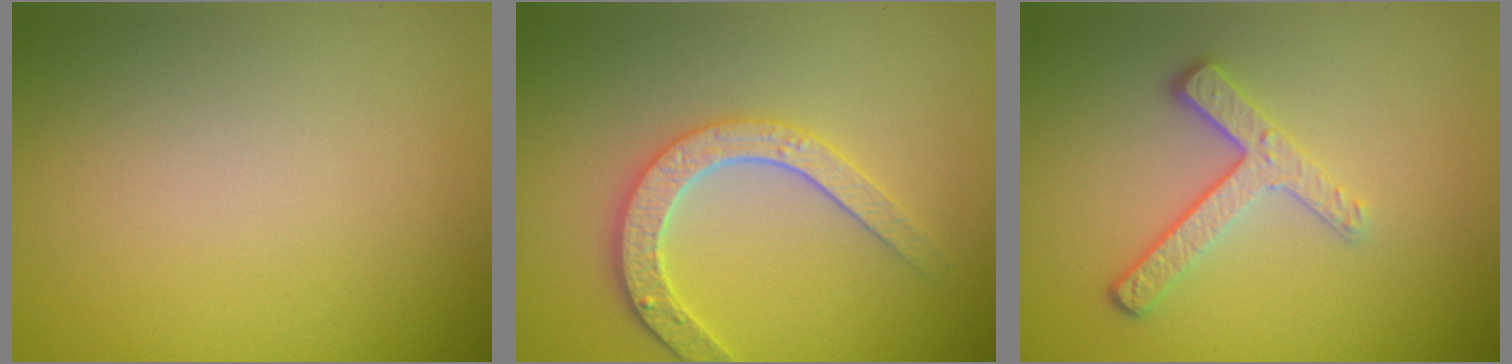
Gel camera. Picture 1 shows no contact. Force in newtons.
{"total": 3.8, "press": 3.4, "slide": 1.8}
{"total": 3.4, "press": 2.6, "slide": 2.3}